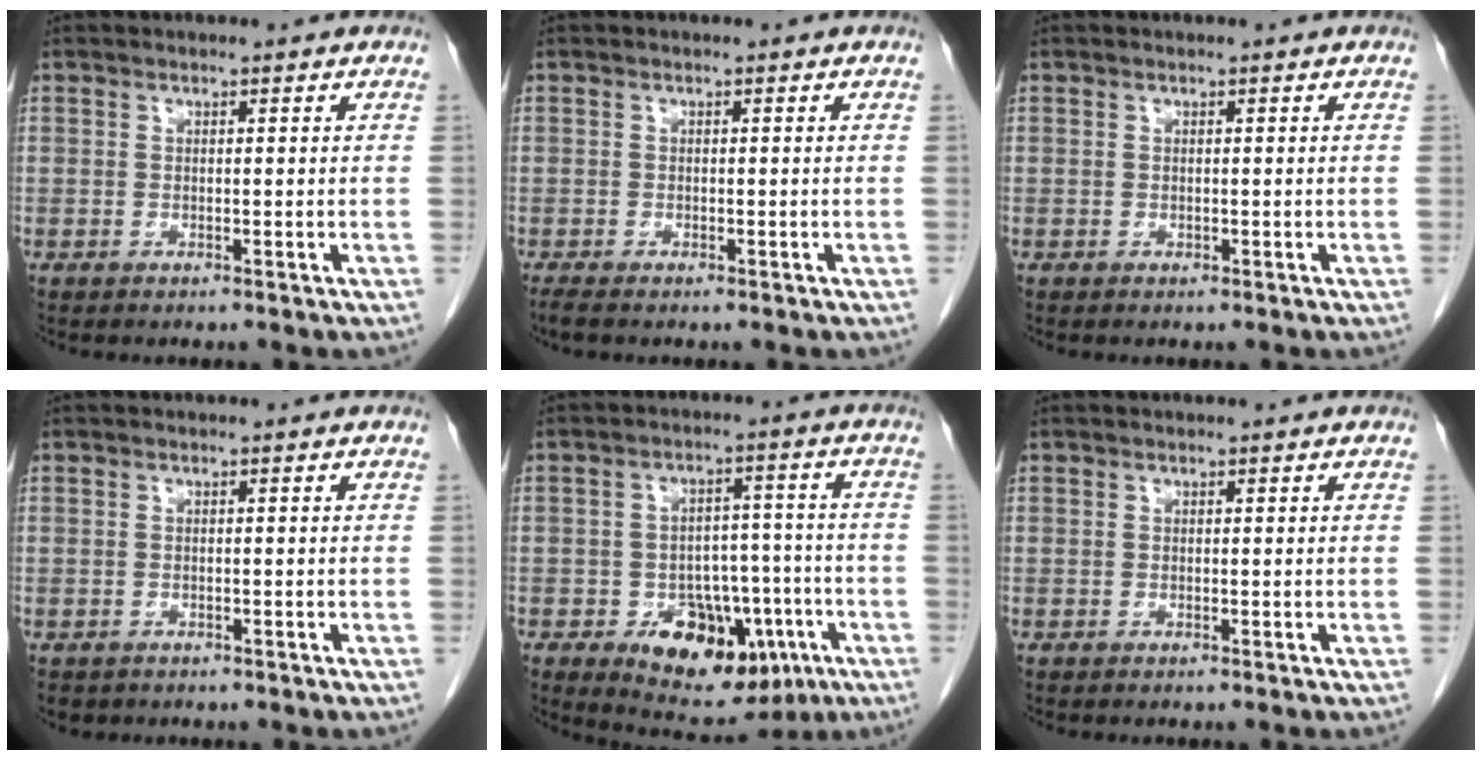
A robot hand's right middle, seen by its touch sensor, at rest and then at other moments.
{"total": 1.5, "force": [-1.2, 0.3, 0.9], "torque": [-0.025, -0.007, -0.020]}
{"total": 0.0}
{"total": 1.8, "force": [-1.3, 1.3, 0.4], "torque": [-0.012, -0.001, -0.016]}
{"total": 13.9, "force": [-6.3, 7.9, 9.6], "torque": [-0.132, 0.015, -0.083]}
{"total": 0.0}